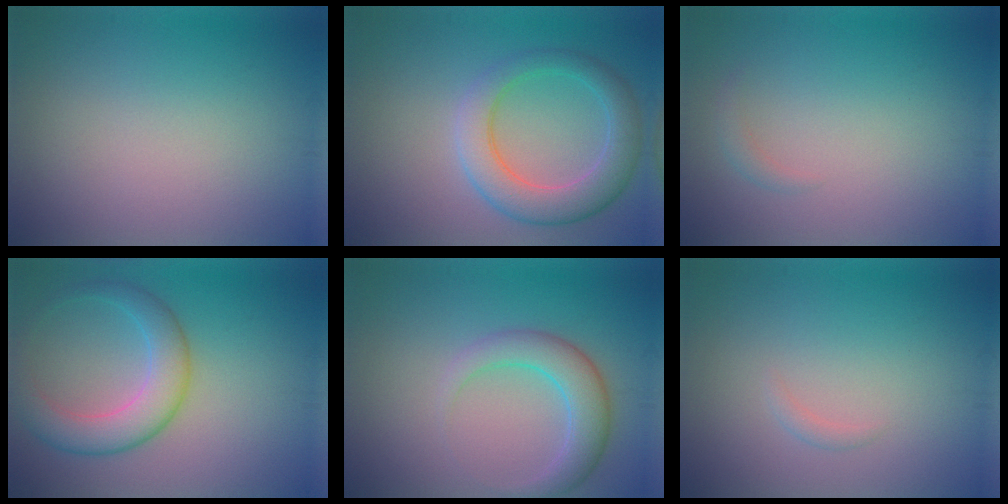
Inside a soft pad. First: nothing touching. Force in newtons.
{"total": 5.5, "press": 5.5, "slide": 0.3}
{"total": 0.9, "press": 0.9, "slide": 0.1}
{"total": 5.1, "press": 5.1, "slide": 0.1}
{"total": 4.1, "press": 4.1, "slide": 0.1}
{"total": 0.7, "press": 0.7, "slide": 0.0}